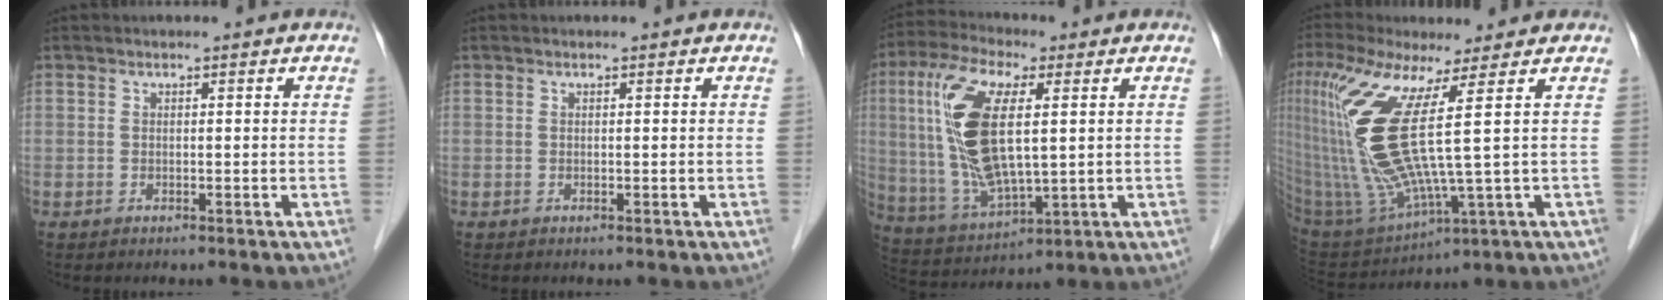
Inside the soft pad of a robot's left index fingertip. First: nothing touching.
{"total": 0.0}
{"total": 15.5, "force": [2.6, 4.7, 14.5], "torque": [-0.313, 0.003, 0.054]}
{"total": 14.5, "force": [3.7, 0.4, 14.1], "torque": [-0.328, -0.008, 0.081]}